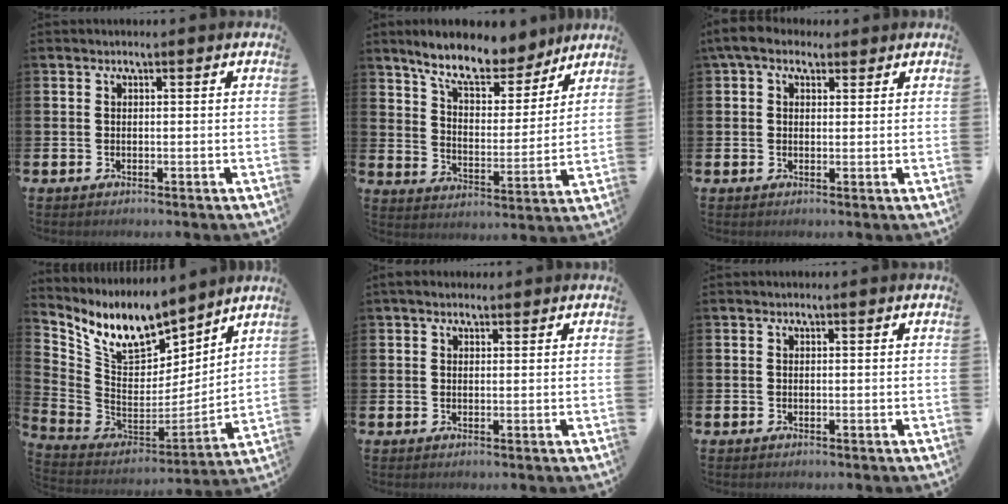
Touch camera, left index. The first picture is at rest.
{"total": 9.6, "force": [8.5, 3.0, 3.4], "torque": [-0.095, -0.054, 0.148]}
{"total": 4.8, "force": [3.5, 2.5, 2.0], "torque": [-0.044, 0.000, 0.064]}
{"total": 10.8, "force": [9.2, 4.4, 3.5], "torque": [-0.118, -0.057, 0.171]}
{"total": 1.8, "force": [1.3, 1.0, 0.7], "torque": [0.000, 0.002, 0.022]}
{"total": 0.0}